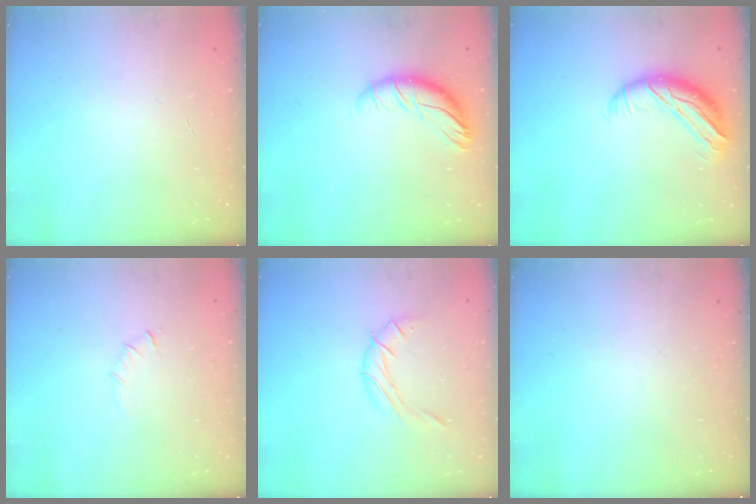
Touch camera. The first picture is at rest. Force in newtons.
{"total": 9.5, "press": 9.4, "slide": 0.8}
{"total": 11.4, "press": 10.9, "slide": 3.4}
{"total": 3.5, "press": 3.3, "slide": 1.1}
{"total": 7.3, "press": 7.3, "slide": 0.7}
{"total": 0.0}